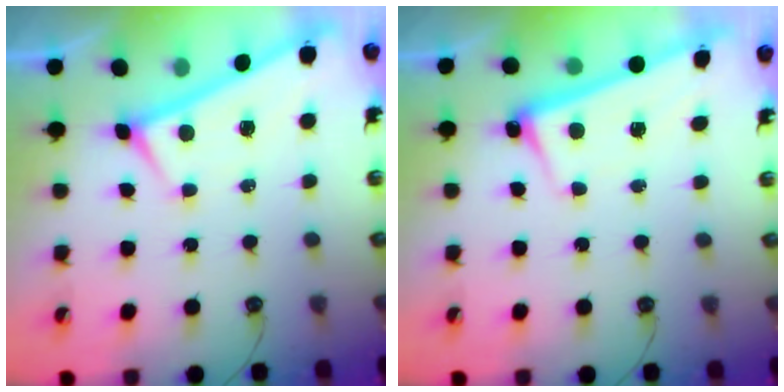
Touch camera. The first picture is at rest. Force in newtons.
{"total": 2.6, "press": 2.5, "slide": 0.8}